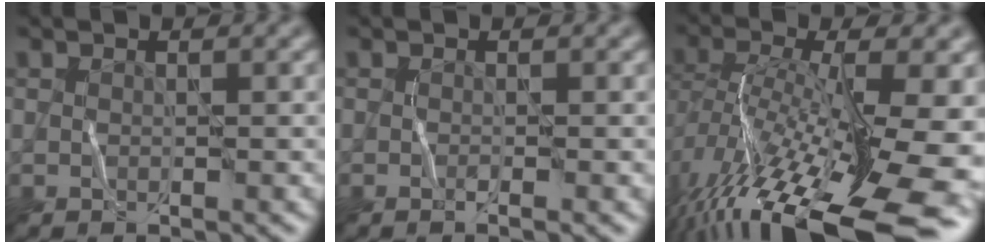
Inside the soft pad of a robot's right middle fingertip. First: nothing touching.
{"total": 0.5, "force": [-0.4, -0.1, 0.3], "torque": [-0.010, 0.003, -0.006]}
{"total": 15.1, "force": [-8.2, 4.4, 11.9], "torque": [-0.237, 0.001, -0.128]}